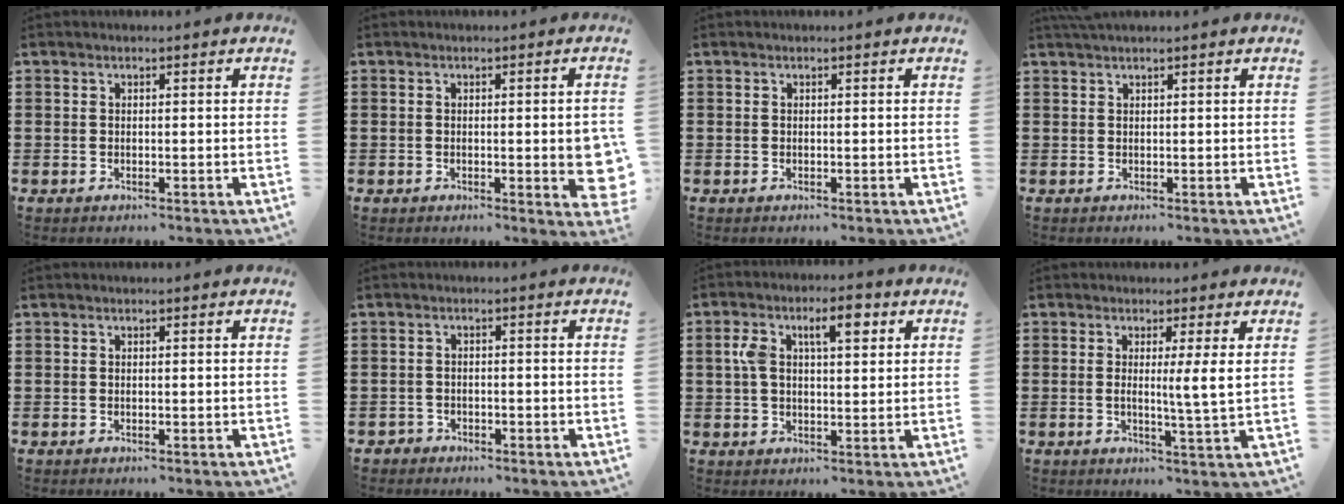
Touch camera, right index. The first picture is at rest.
{"total": 4.3, "force": [-0.2, 1.0, 4.1], "torque": [-0.053, -0.007, -0.005]}
{"total": 0.0}
{"total": 0.7, "force": [0.7, 0.2, 0.2], "torque": [-0.005, 0.001, 0.013]}
{"total": 0.0}
{"total": 1.5, "force": [-1.4, 0.6, 0.0], "torque": [-0.004, 0.001, -0.032]}
{"total": 6.8, "force": [2.4, 3.0, 5.6], "torque": [-0.104, 0.009, 0.034]}
{"total": 4.5, "force": [1.0, -0.9, 4.3], "torque": [-0.076, -0.015, 0.013]}